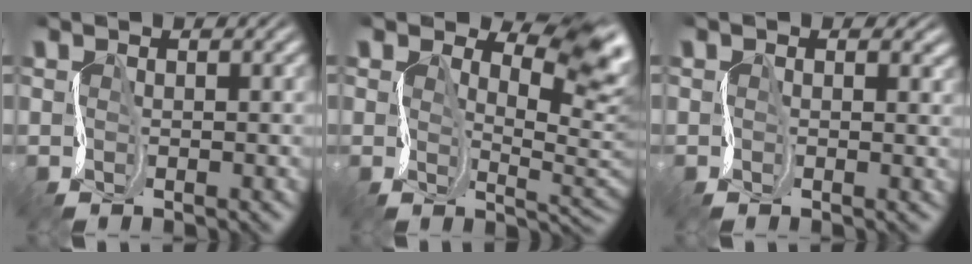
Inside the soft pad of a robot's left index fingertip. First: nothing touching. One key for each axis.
{"total": 6.7, "fx": 3.2, "fy": 2.6, "fz": 5.3, "tx": -0.083, "ty": -0.003, "tz": 0.054}
{"total": 1.2, "fx": 0.4, "fy": 0.8, "fz": 0.8, "tx": -0.006, "ty": 0.001, "tz": 0.004}